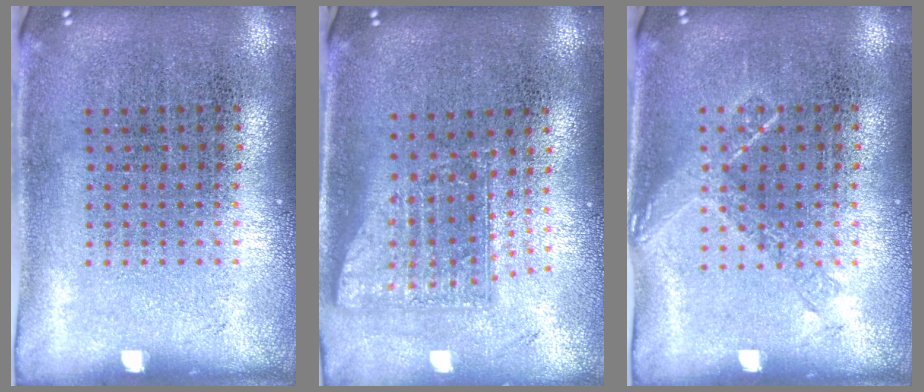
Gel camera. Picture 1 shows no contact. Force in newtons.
{"total": 1.7, "press": 1.3, "slide": 1.0}
{"total": 0.8, "press": 0.8, "slide": 0.3}